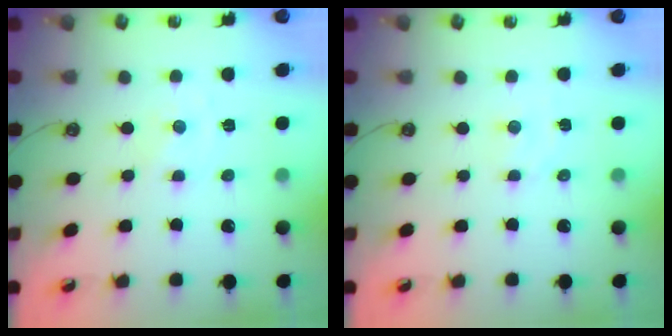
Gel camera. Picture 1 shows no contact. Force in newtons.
{"total": 2.6, "press": 2.6, "slide": 0.4}